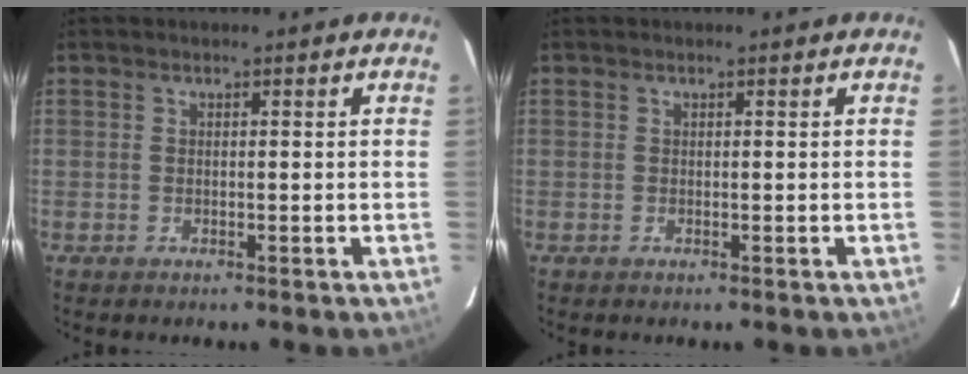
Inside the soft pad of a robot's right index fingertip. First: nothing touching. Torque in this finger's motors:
{"motor_torque": [-0.12, 0.24, -0.06, 0.00]}